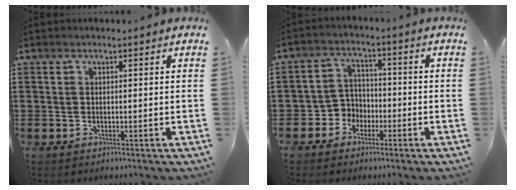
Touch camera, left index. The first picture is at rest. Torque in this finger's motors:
{"motor_torque": [0.07, 0.24, 0.09, 0.00]}